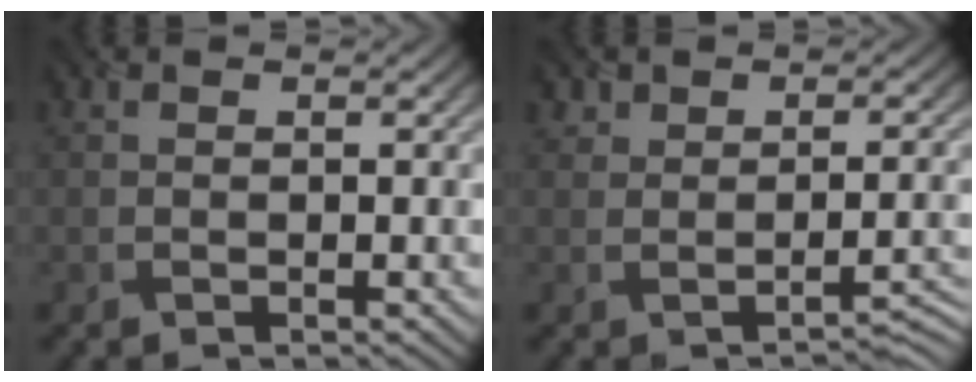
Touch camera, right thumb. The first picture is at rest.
{"total": 1.7, "force": [-0.4, 1.1, 1.2], "torque": [-0.013, 0.004, -0.007]}